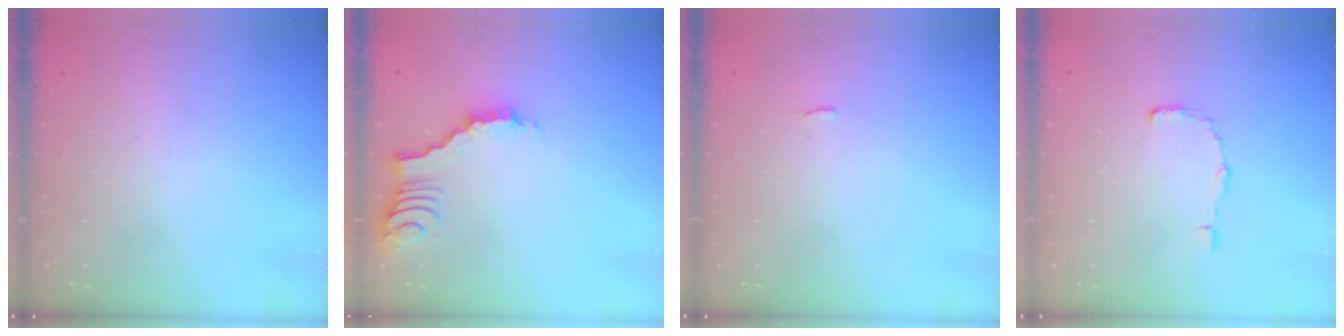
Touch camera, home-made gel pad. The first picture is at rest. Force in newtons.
{"total": 3.5, "press": 3.5, "slide": 0.4}
{"total": 2.3, "press": 2.3, "slide": 0.2}
{"total": 2.0, "press": 2.0, "slide": 0.1}